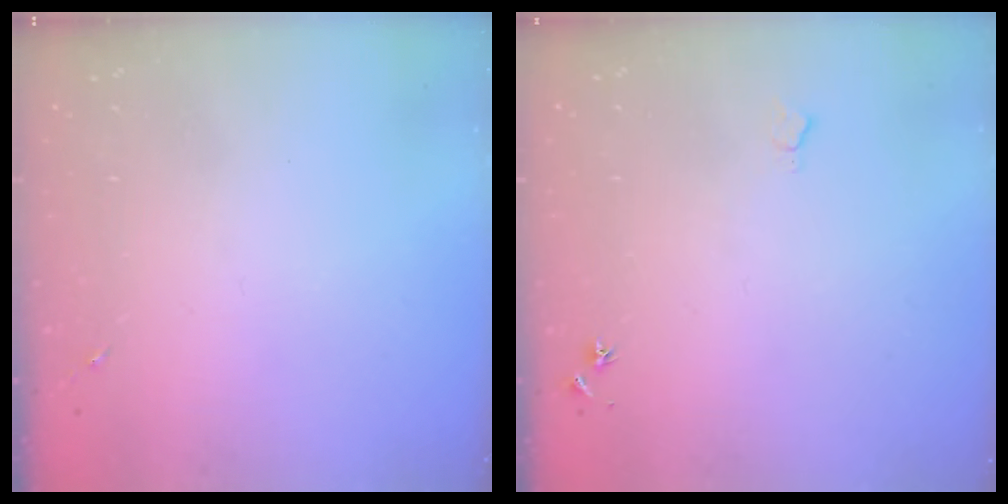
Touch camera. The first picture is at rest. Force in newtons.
{"total": 5.6, "press": 5.5, "slide": 0.7}